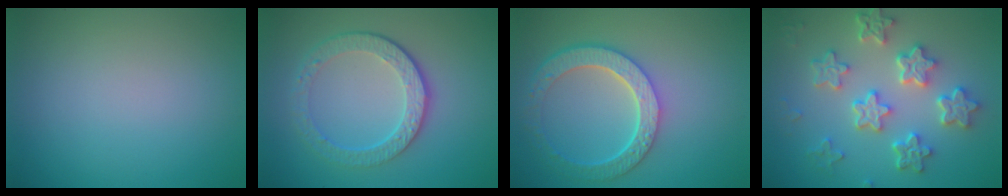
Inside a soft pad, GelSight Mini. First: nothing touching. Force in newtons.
{"total": 4.8, "press": 3.4, "slide": 3.4}
{"total": 5.8, "press": 4.4, "slide": 3.7}
{"total": 5.7, "press": 4.6, "slide": 3.4}